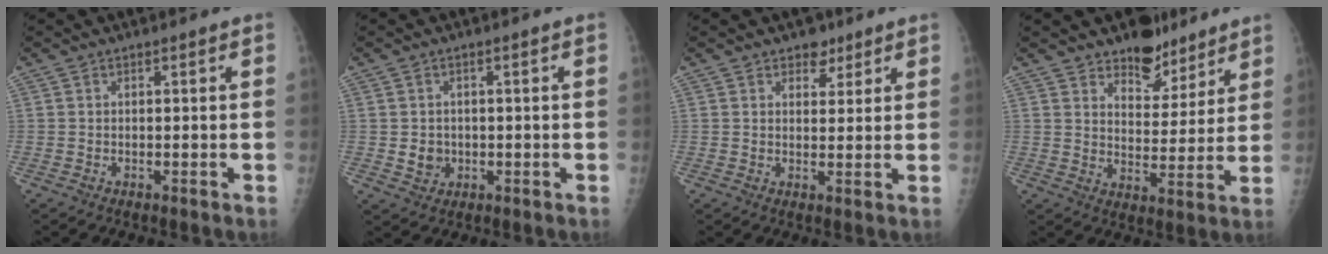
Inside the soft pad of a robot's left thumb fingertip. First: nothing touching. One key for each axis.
{"total": 3.3, "fx": -0.2, "fy": 3.0, "fz": 1.4, "tx": -0.007, "ty": 0.001, "tz": 0.006}
{"total": 3.9, "fx": 2.7, "fy": 2.6, "fz": 1.3, "tx": 0.006, "ty": -0.014, "tz": 0.039}
{"total": 9.8, "fx": 7.5, "fy": 5.4, "fz": 3.3, "tx": -0.010, "ty": -0.048, "tz": 0.120}